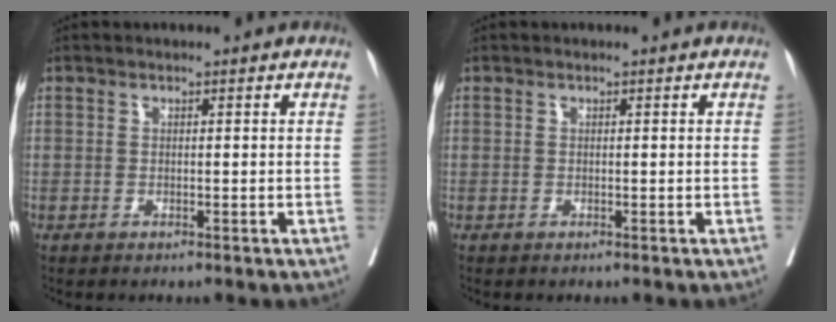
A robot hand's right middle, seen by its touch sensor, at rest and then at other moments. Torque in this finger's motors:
{"motor_torque": [-0.29, 0.02, 0.03, 0.00]}